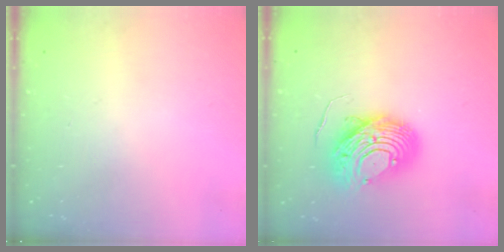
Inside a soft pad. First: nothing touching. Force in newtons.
{"total": 12.2, "press": 12.1, "slide": 1.4}